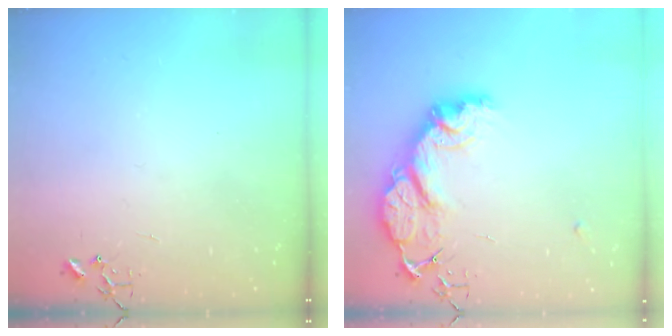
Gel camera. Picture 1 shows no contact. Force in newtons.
{"total": 15.8, "press": 15.8, "slide": 1.3}